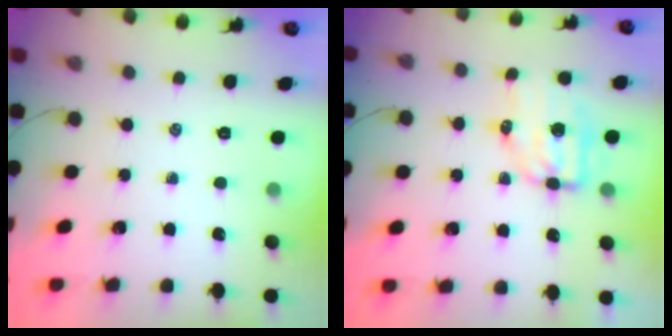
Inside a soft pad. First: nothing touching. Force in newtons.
{"total": 6.8, "press": 6.7, "slide": 1.1}